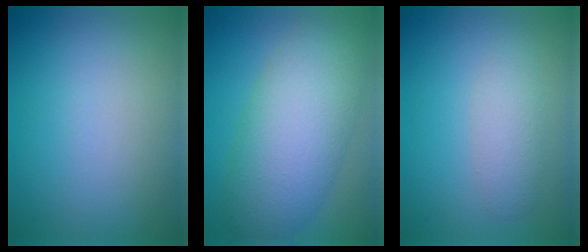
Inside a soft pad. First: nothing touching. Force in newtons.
{"total": 8.9, "press": 8.9, "slide": 0.2}
{"total": 2.3, "press": 2.3, "slide": 0.1}